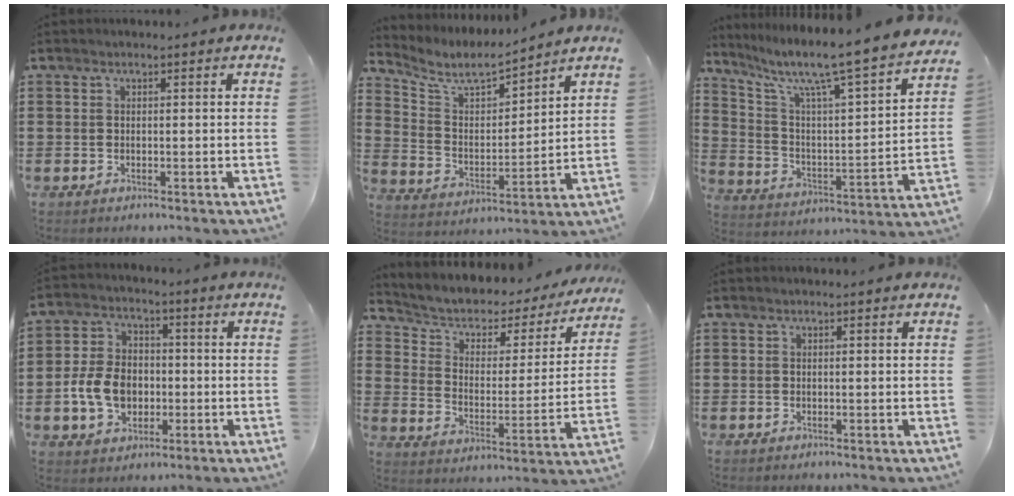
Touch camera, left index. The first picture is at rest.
{"total": 6.6, "force": [5.8, 1.5, 2.7], "torque": [-0.081, -0.036, 0.097]}
{"total": 8.1, "force": [6.6, 0.0, 4.7], "torque": [-0.120, -0.059, 0.099]}
{"total": 8.3, "force": [-1.8, 6.4, 5.1], "torque": [-0.116, 0.008, -0.038]}
{"total": 3.5, "force": [2.2, 2.4, 1.3], "torque": [-0.046, -0.023, 0.026]}
{"total": 0.0}